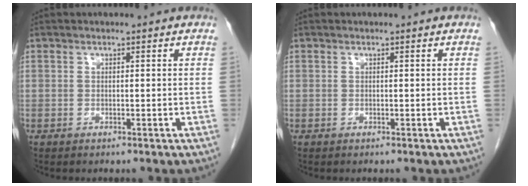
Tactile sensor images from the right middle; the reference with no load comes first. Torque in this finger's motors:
{"motor_torque": [-0.03, -0.04, -0.01, 0.00]}